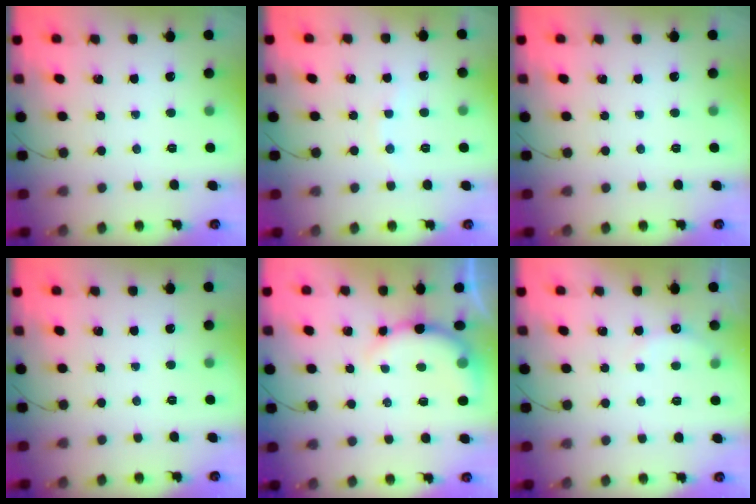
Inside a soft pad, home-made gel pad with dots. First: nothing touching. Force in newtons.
{"total": 2.6, "press": 2.5, "slide": 0.8}
{"total": 0.0}
{"total": 0.0}
{"total": 8.8, "press": 8.7, "slide": 1.1}
{"total": 6.0, "press": 5.9, "slide": 1.1}